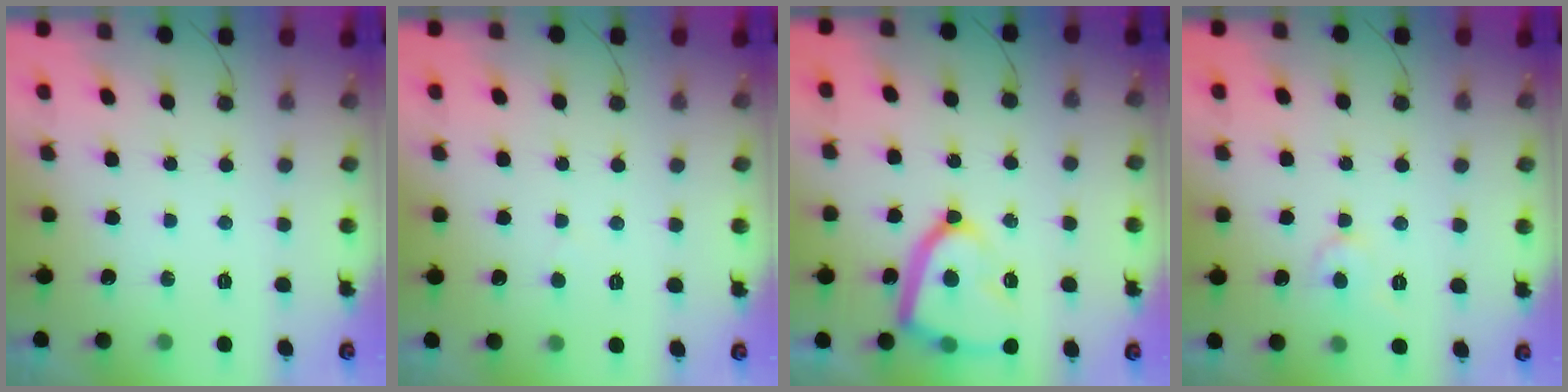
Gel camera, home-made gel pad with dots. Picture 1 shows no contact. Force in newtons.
{"total": 1.8, "press": 1.8, "slide": 0.2}
{"total": 15.1, "press": 15.1, "slide": 1.2}
{"total": 4.7, "press": 4.6, "slide": 0.6}